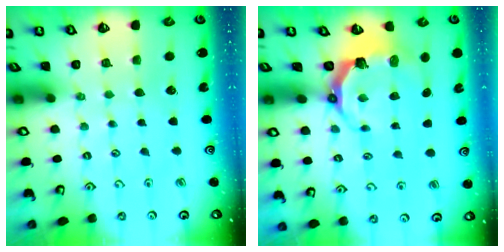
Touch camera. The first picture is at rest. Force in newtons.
{"total": 6.5, "press": 4.8, "slide": 4.3}